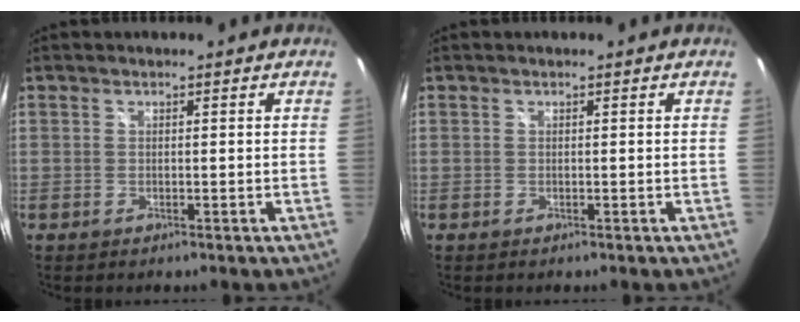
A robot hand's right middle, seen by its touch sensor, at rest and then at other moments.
{"total": 0.0}